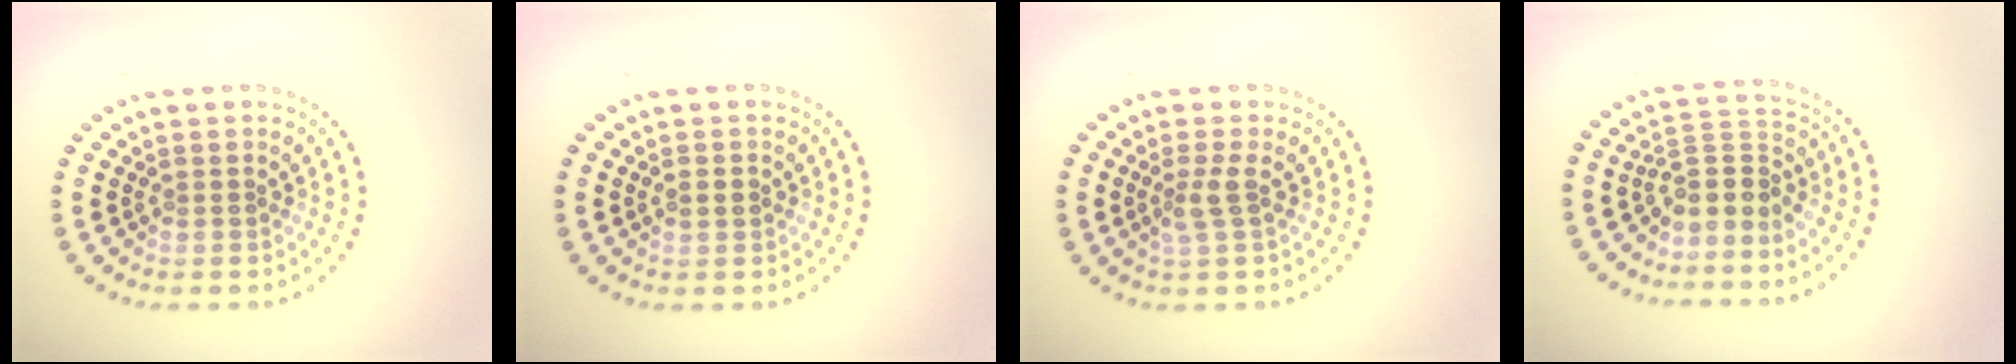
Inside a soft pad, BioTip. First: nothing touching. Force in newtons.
{"total": 1.4, "press": 1.4, "slide": 0.1}
{"total": 1.8, "press": 1.5, "slide": 1.0}
{"total": 3.1, "press": 2.1, "slide": 2.3}